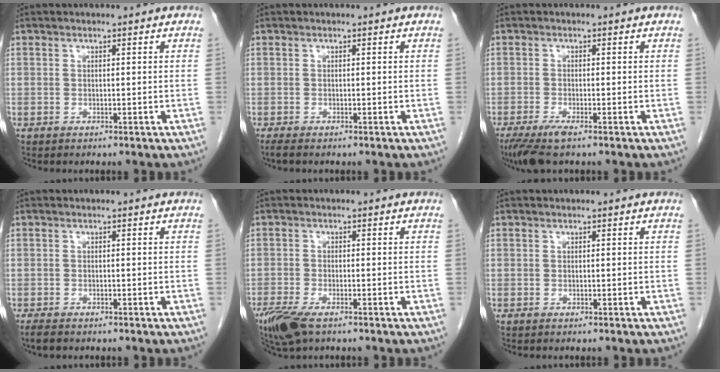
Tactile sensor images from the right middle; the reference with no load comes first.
{"total": 1.1, "force": [-0.9, 0.1, 0.6], "torque": [-0.013, -0.004, -0.015]}
{"total": 4.3, "force": [-2.8, 0.6, 3.2], "torque": [-0.062, -0.012, -0.051]}
{"total": 2.0, "force": [-1.6, 0.7, 1.0], "torque": [-0.024, -0.005, -0.023]}
{"total": 6.0, "force": [-4.0, 1.9, 4.0], "torque": [-0.083, -0.014, -0.072]}
{"total": 0.0}